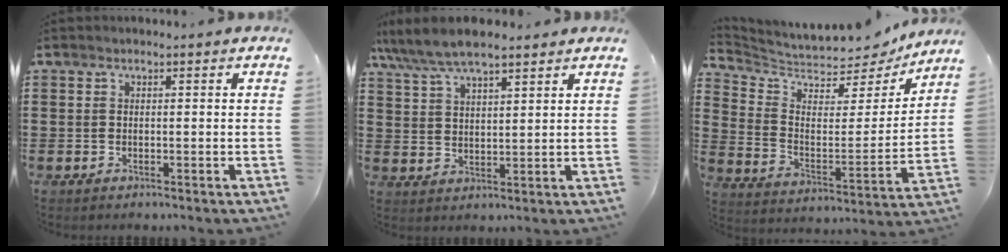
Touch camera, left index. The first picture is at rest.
{"total": 6.7, "force": [5.8, 1.7, 3.0], "torque": [-0.076, -0.013, 0.104]}
{"total": 5.4, "force": [5.0, 1.7, 0.8], "torque": [-0.051, -0.046, 0.084]}